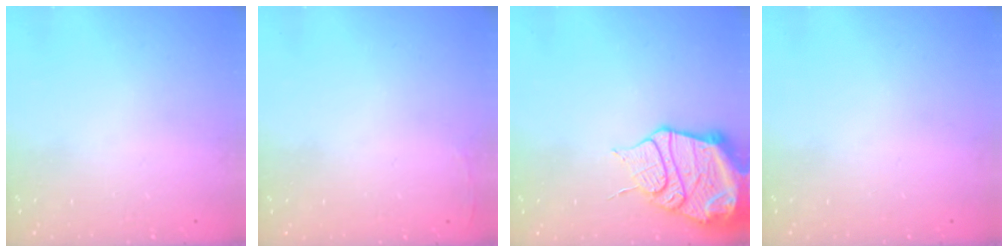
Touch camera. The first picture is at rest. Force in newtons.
{"total": 2.5, "press": 2.4, "slide": 0.9}
{"total": 17.2, "press": 17.1, "slide": 1.7}
{"total": 0.0}